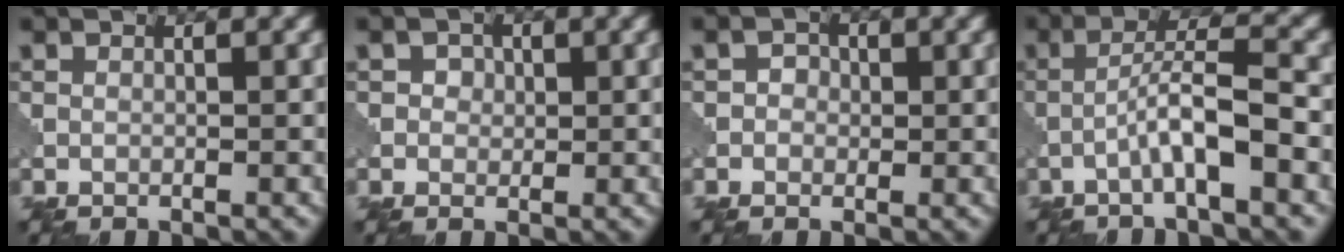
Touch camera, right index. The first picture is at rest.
{"total": 1.8, "force": [0.3, 1.6, 0.8], "torque": [0.000, 0.004, -0.001]}
{"total": 1.5, "force": [-0.1, 1.4, 0.5], "torque": [0.009, 0.004, -0.008]}
{"total": 4.6, "force": [-1.9, 0.5, 4.1], "torque": [-0.072, 0.020, -0.043]}